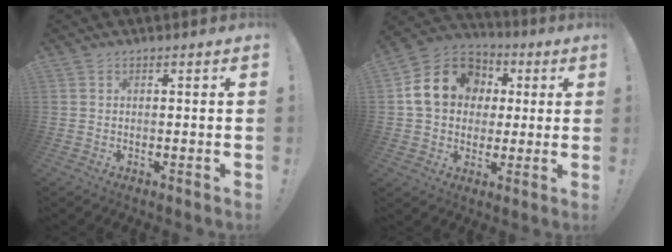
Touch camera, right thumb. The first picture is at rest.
{"total": 17.0, "force": [4.3, 13.9, 8.7], "torque": [-0.123, 0.002, 0.092]}